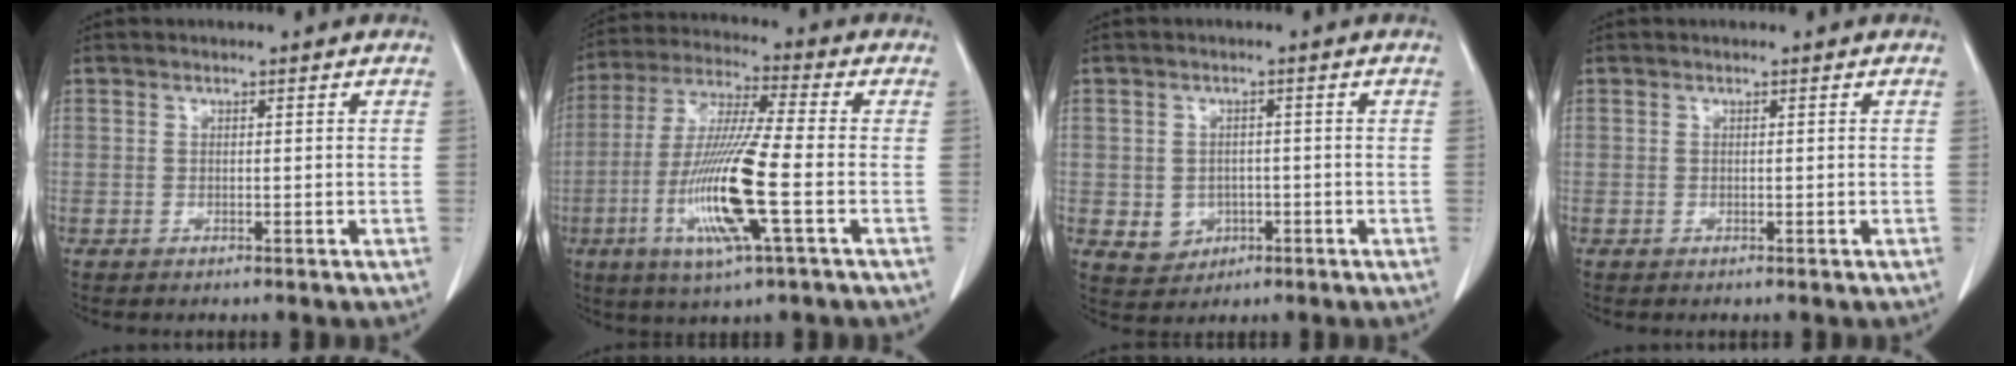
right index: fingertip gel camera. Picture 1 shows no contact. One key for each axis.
{"total": 14.7, "fx": -4.1, "fy": 0.2, "fz": 14.1, "tx": -0.293, "ty": -0.017, "tz": -0.081}
{"total": 4.4, "fx": -0.9, "fy": 4.1, "fz": 1.4, "tx": -0.014, "ty": 0.004, "tz": -0.001}
{"total": 0.0}